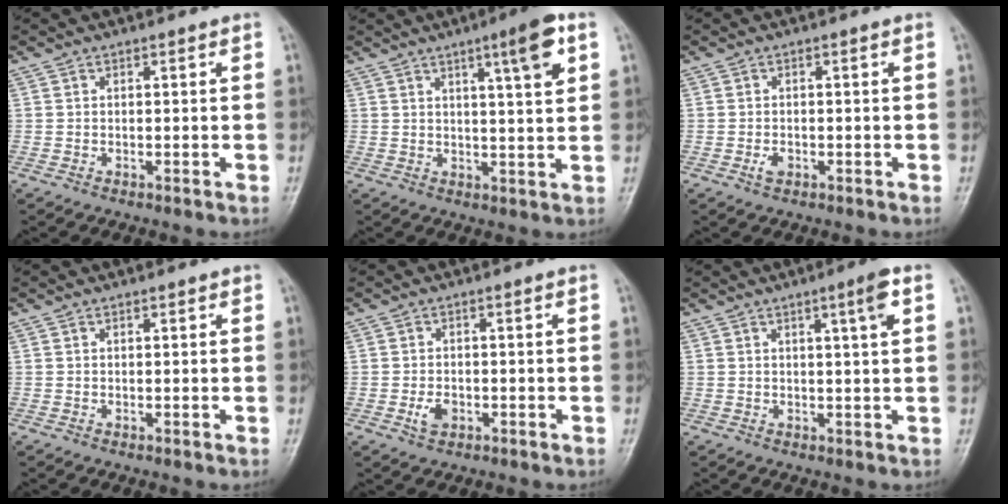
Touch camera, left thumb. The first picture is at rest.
{"total": 8.0, "force": [3.8, 0.9, 7.0], "torque": [-0.101, -0.015, 0.055]}
{"total": 1.6, "force": [-0.6, 1.0, 1.0], "torque": [-0.018, 0.002, -0.010]}
{"total": 0.5, "force": [0.4, 0.2, 0.3], "torque": [-0.006, -0.002, 0.005]}
{"total": 2.7, "force": [-0.8, 1.9, 1.7], "torque": [-0.028, 0.001, -0.012]}
{"total": 3.9, "force": [1.7, 0.0, 3.5], "torque": [-0.057, -0.004, 0.029]}